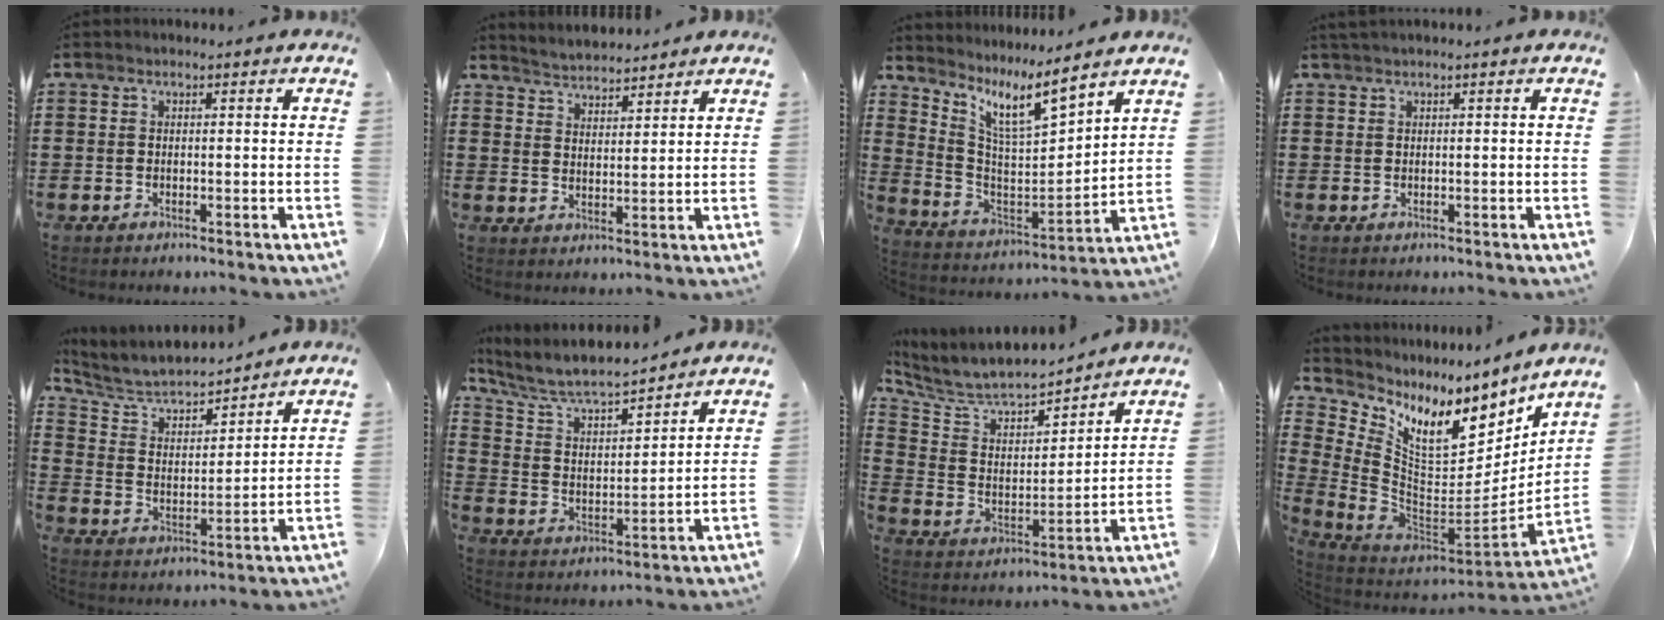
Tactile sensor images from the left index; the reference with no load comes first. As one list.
[{"total": 3.6, "force": [3.6, 0.0, -0.2], "torque": [-0.010, -0.014, 0.065]}, {"total": 8.5, "force": [6.8, 1.1, 5.1], "torque": [-0.126, -0.039, 0.113]}, {"total": 0.6, "force": [0.4, -0.1, 0.4], "torque": [-0.007, -0.001, 0.009]}, {"total": 5.8, "force": [5.2, 1.4, 1.9], "torque": [-0.064, -0.031, 0.086]}, {"total": 6.6, "force": [5.9, 1.1, 2.8], "torque": [-0.081, -0.034, 0.098]}, {"total": 6.5, "force": [5.9, 1.8, 2.0], "torque": [-0.073, -0.043, 0.098]}, {"total": 11.1, "force": [7.0, 5.3, 6.9], "torque": [-0.143, -0.059, 0.123]}]